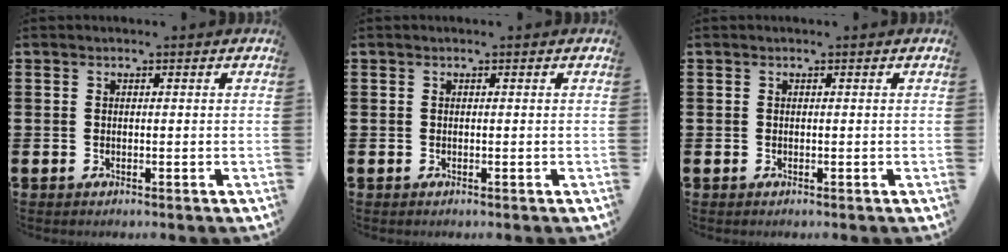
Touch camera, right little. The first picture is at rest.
{"total": 0.0}
{"total": 0.0}